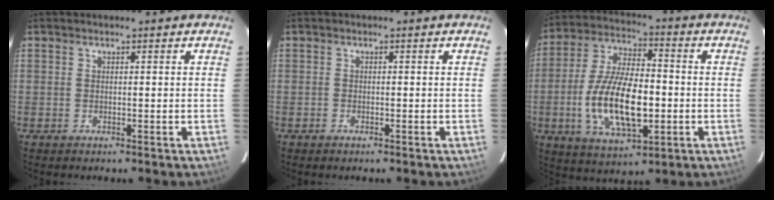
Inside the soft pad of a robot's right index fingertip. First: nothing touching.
{"total": 0.8, "force": [-0.6, 0.4, 0.1], "torque": [-0.004, -0.001, -0.012]}
{"total": 17.2, "force": [-3.3, 7.4, 15.2], "torque": [-0.307, -0.002, -0.055]}